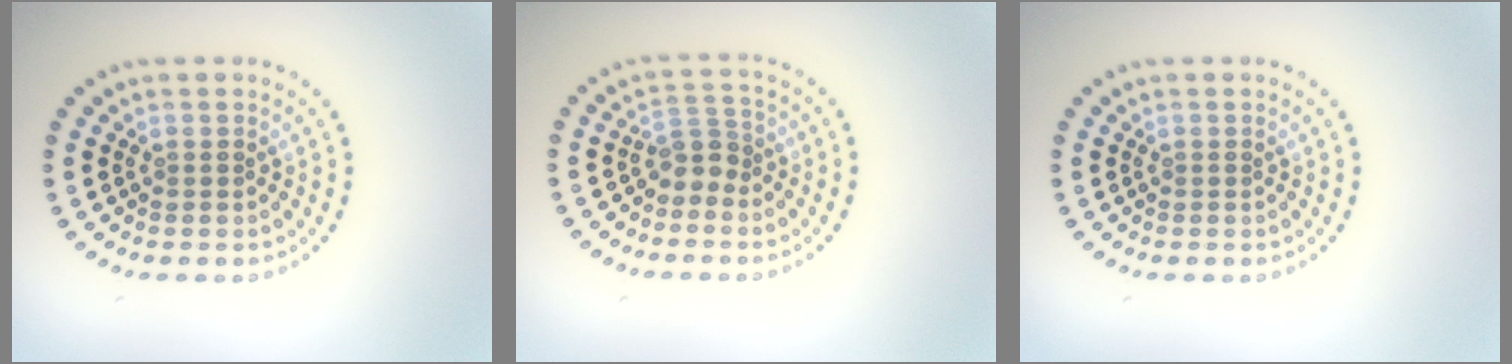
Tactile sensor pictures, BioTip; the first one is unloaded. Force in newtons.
{"total": 2.2, "press": 1.7, "slide": 1.4}
{"total": 0.0}